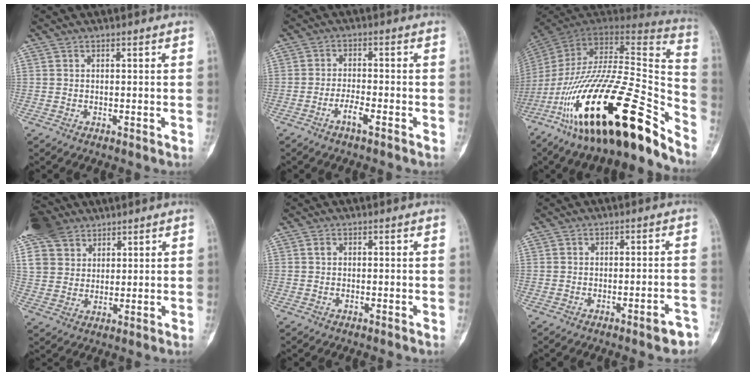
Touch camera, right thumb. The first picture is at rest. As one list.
[{"total": 3.4, "force": [-2.2, 0.6, 2.6], "torque": [-0.053, 0.015, -0.043]}, {"total": 32.8, "force": [-20.4, 8.7, 24.1], "torque": [-0.371, 0.070, -0.342]}, {"total": 12.4, "force": [7.9, 8.3, 4.8], "torque": [-0.084, -0.004, 0.155]}, {"total": 0.6, "force": [0.0, 0.4, 0.4], "torque": [-0.006, 0.001, -0.002]}, {"total": 3.5, "force": [-2.5, 0.7, 2.4], "torque": [-0.022, 0.018, -0.031]}]